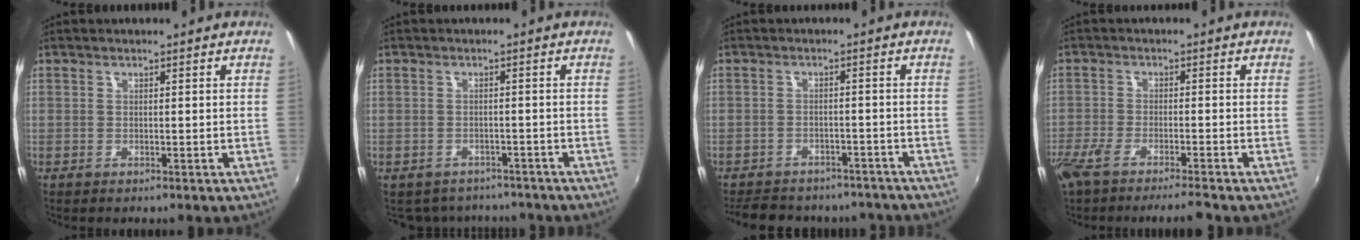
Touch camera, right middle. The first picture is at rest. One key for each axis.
{"total": 7.0, "fx": -6.1, "fy": 3.1, "fz": 1.5, "tx": -0.038, "ty": -0.005, "tz": -0.079}
{"total": 15.2, "fx": -12.8, "fy": 6.0, "fz": 5.5, "tx": -0.120, "ty": 0.006, "tz": -0.161}
{"total": 7.7, "fx": -6.4, "fy": 0.4, "fz": 4.2, "tx": -0.101, "ty": -0.027, "tz": -0.115}